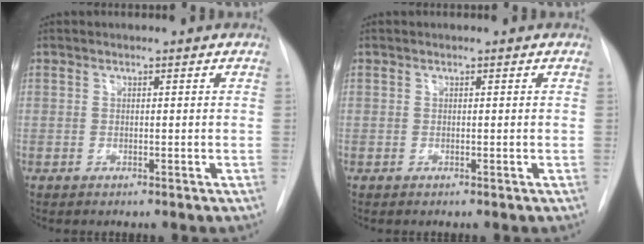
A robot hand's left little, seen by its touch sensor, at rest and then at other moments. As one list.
[{"total": 0.0}]